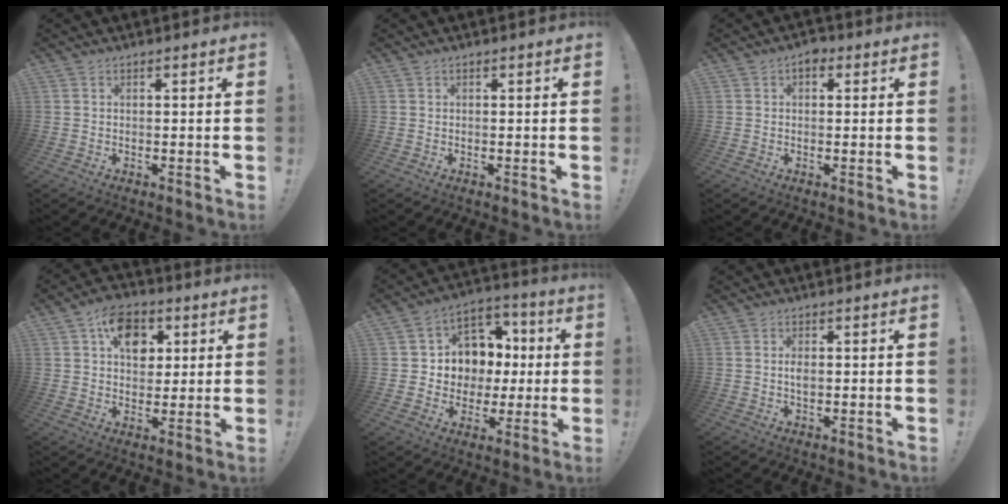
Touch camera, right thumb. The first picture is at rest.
{"total": 0.0}
{"total": 2.6, "force": [0.8, 1.7, 1.8], "torque": [-0.021, -0.003, 0.011]}
{"total": 11.2, "force": [4.2, 8.0, 6.7], "torque": [-0.094, -0.005, 0.076]}
{"total": 10.0, "force": [0.7, 9.6, 2.9], "torque": [-0.041, -0.005, 0.034]}
{"total": 2.0, "force": [0.0, 1.1, 1.7], "torque": [-0.028, 0.001, -0.003]}